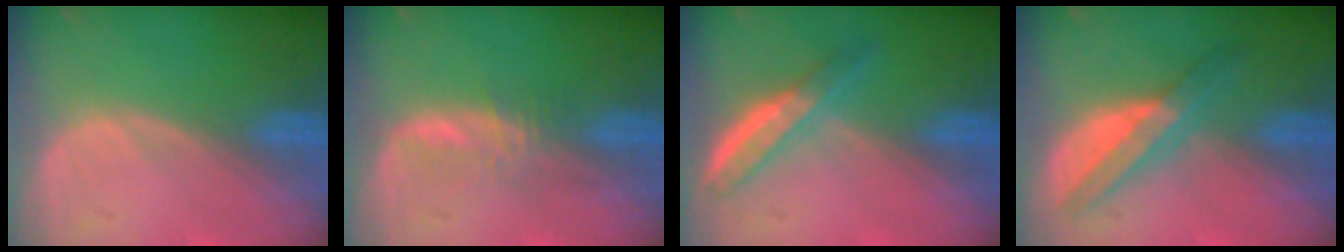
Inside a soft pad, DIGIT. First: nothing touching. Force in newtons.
{"total": 2.9, "press": 2.9, "slide": 0.2}
{"total": 4.9, "press": 4.5, "slide": 2.0}
{"total": 6.2, "press": 5.5, "slide": 2.8}